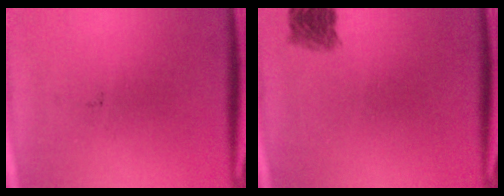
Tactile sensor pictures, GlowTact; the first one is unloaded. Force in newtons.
{"total": 2.6}